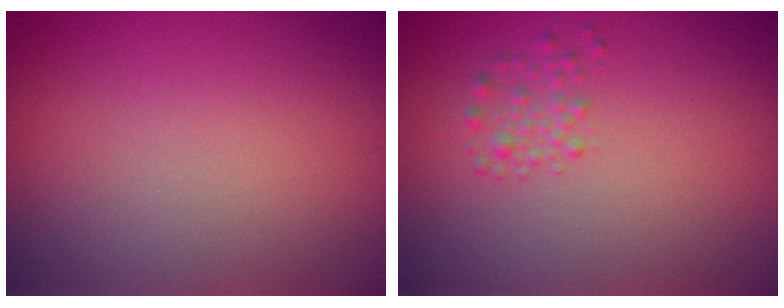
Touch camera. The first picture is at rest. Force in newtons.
{"total": 1.4, "press": 1.3, "slide": 0.1}